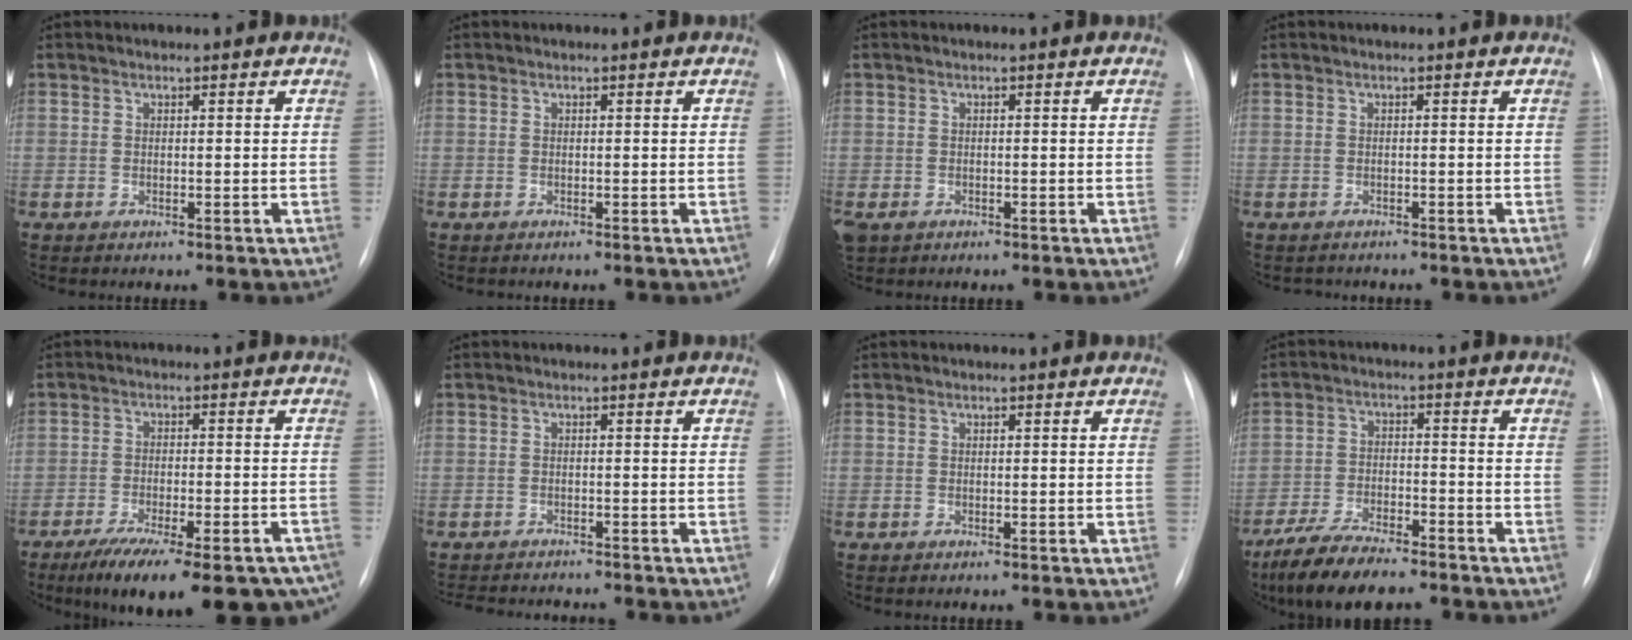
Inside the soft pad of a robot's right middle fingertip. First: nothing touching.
{"total": 0.0}
{"total": 2.4, "force": [-1.3, 1.6, 1.1], "torque": [-0.023, -0.002, -0.015]}
{"total": 1.4, "force": [-1.3, 0.5, -0.1], "torque": [0.003, -0.003, -0.018]}
{"total": 21.2, "force": [-16.5, 5.9, 12.0], "torque": [-0.130, -0.007, -0.217]}
{"total": 7.7, "force": [-7.3, 1.2, 2.1], "torque": [-0.026, -0.001, -0.101]}
{"total": 0.0}
{"total": 10.8, "force": [-8.8, 2.4, 5.8], "torque": [-0.106, -0.027, -0.152]}